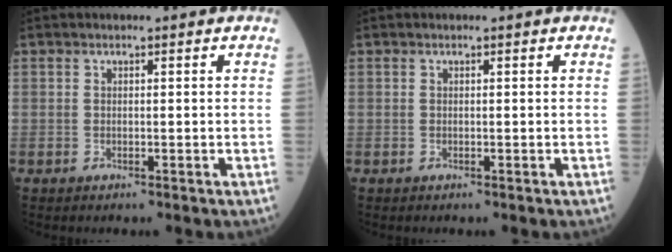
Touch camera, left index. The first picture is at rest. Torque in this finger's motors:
{"motor_torque": [-0.10, 0.11, 0.00, 0.00]}